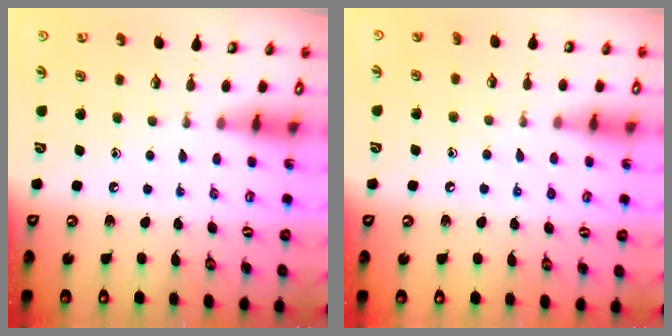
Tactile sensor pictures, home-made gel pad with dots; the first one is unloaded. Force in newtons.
{"total": 5.7, "press": 5.6, "slide": 0.6}